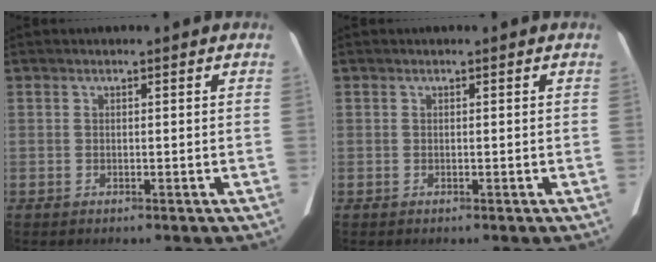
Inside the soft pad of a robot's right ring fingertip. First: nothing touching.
{"total": 0.0}